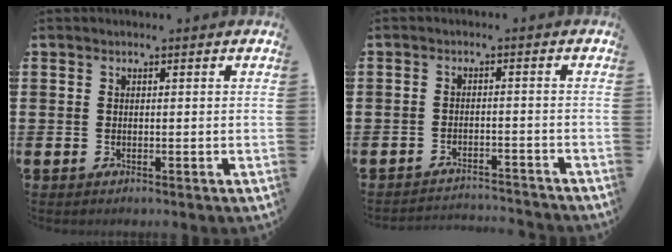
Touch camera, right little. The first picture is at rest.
{"total": 2.3, "force": [-2.3, -0.1, -0.1], "torque": [-0.003, 0.003, -0.050]}